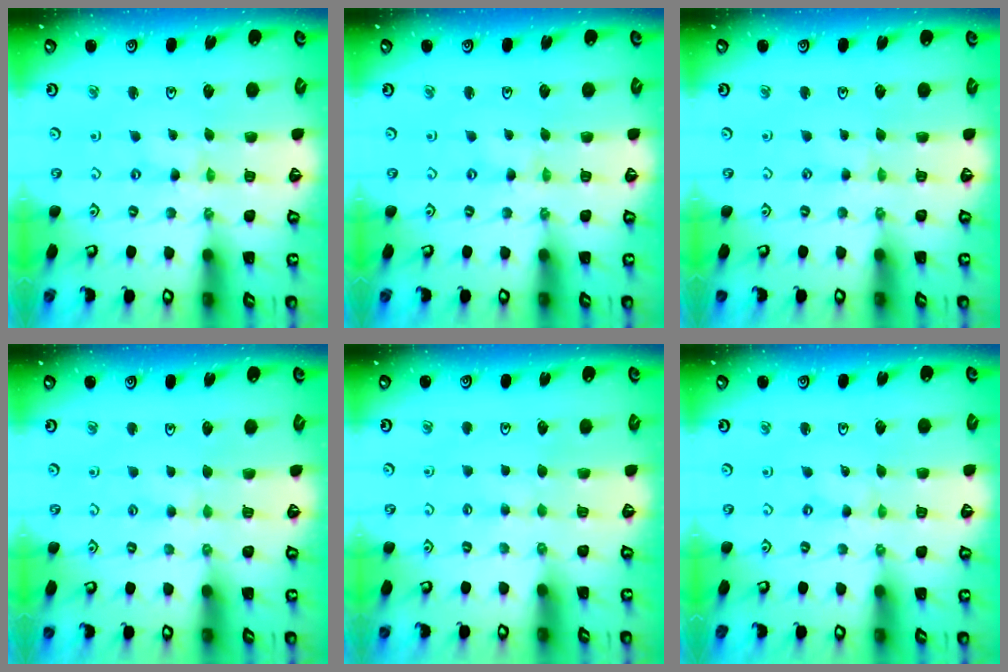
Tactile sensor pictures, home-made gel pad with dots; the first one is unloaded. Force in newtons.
{"total": 0.0}
{"total": 1.3, "press": 1.3, "slide": 0.4}
{"total": 2.0, "press": 1.9, "slide": 0.4}
{"total": 2.4, "press": 2.4, "slide": 0.4}
{"total": 0.0}